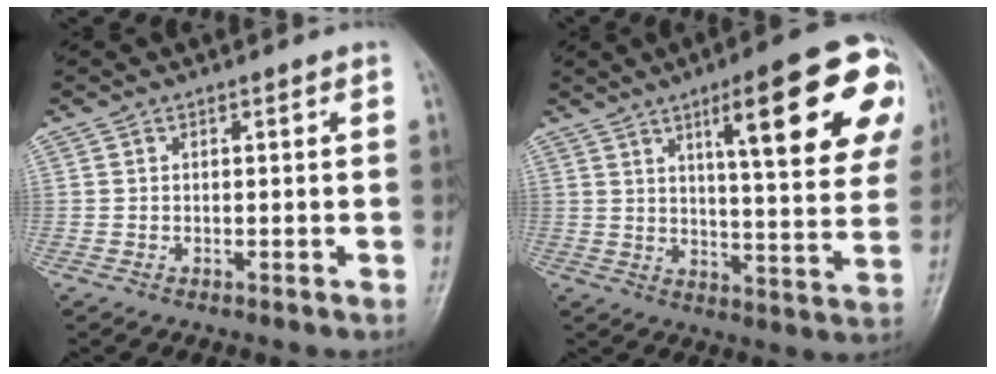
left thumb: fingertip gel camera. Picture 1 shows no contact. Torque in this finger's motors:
{"motor_torque": [2.55, 2.46, 2.15, -0.62, 0.47]}